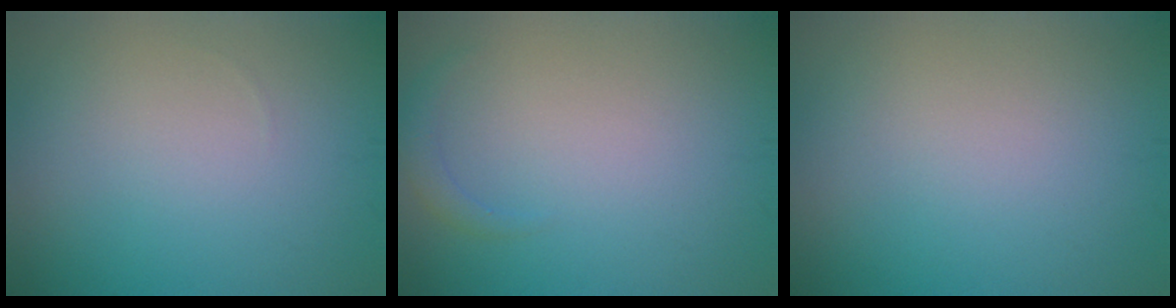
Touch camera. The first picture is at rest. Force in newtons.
{"total": 1.1, "press": 1.1, "slide": 0.1}
{"total": 0.0}